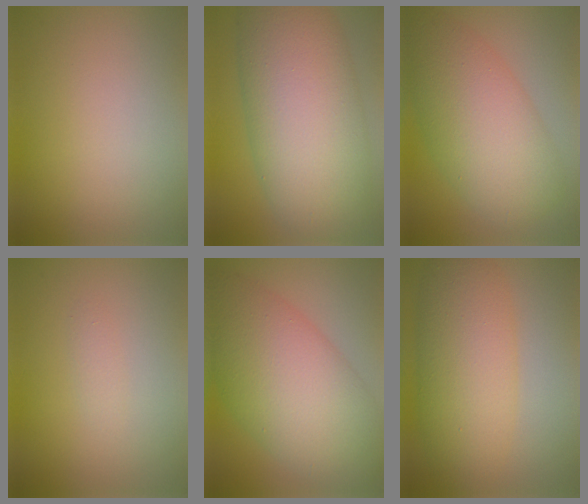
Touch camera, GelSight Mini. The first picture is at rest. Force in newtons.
{"total": 13.3, "press": 13.3, "slide": 0.3}
{"total": 8.9, "press": 8.9, "slide": 0.0}
{"total": 0.8, "press": 0.8, "slide": 0.0}
{"total": 11.7, "press": 11.7, "slide": 0.2}
{"total": 7.1, "press": 7.1, "slide": 0.1}